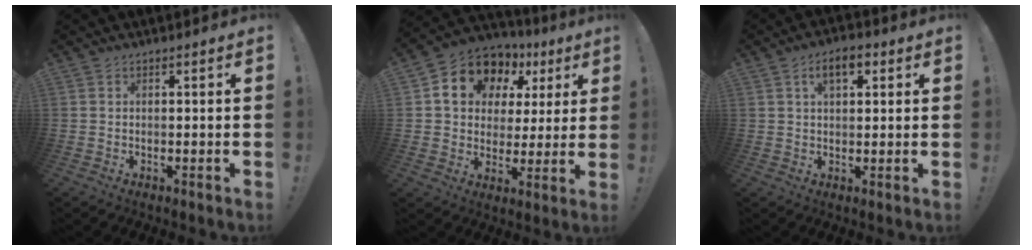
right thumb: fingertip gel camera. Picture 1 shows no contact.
{"total": 13.5, "force": [7.4, 9.7, 5.8], "torque": [-0.097, -0.042, 0.143]}
{"total": 6.2, "force": [2.6, 3.1, 4.7], "torque": [-0.065, 0.001, 0.042]}